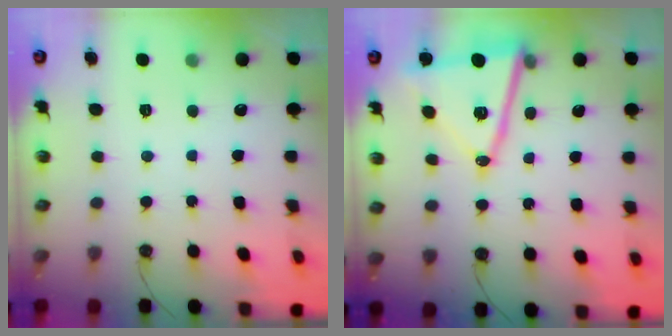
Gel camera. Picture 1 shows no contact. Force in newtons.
{"total": 14.8, "press": 14.6, "slide": 2.5}